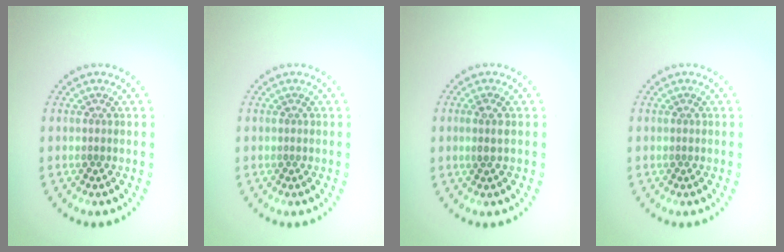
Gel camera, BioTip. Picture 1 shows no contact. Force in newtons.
{"total": 0.0}
{"total": 1.1, "press": 1.0, "slide": 0.4}
{"total": 0.0}